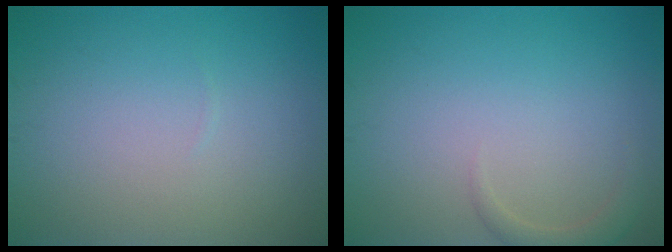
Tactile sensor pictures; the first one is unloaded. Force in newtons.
{"total": 1.5, "press": 1.5, "slide": 0.2}